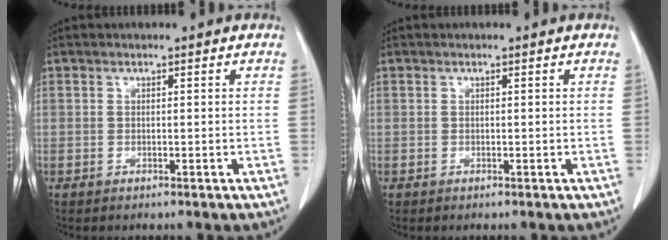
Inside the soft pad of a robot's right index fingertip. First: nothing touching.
{"total": 0.0}